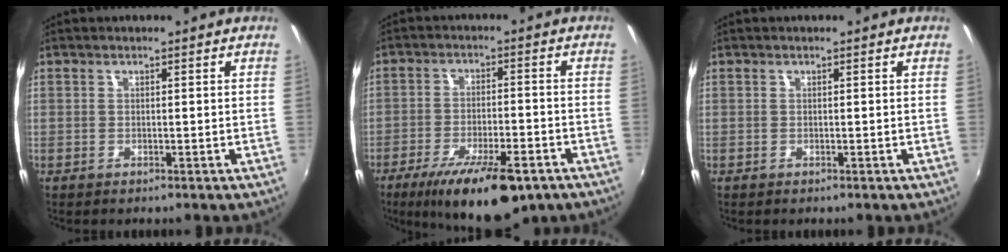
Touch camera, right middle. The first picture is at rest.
{"total": 16.0, "force": [-10.4, 4.7, 11.2], "torque": [-0.205, -0.036, -0.159]}
{"total": 0.0}